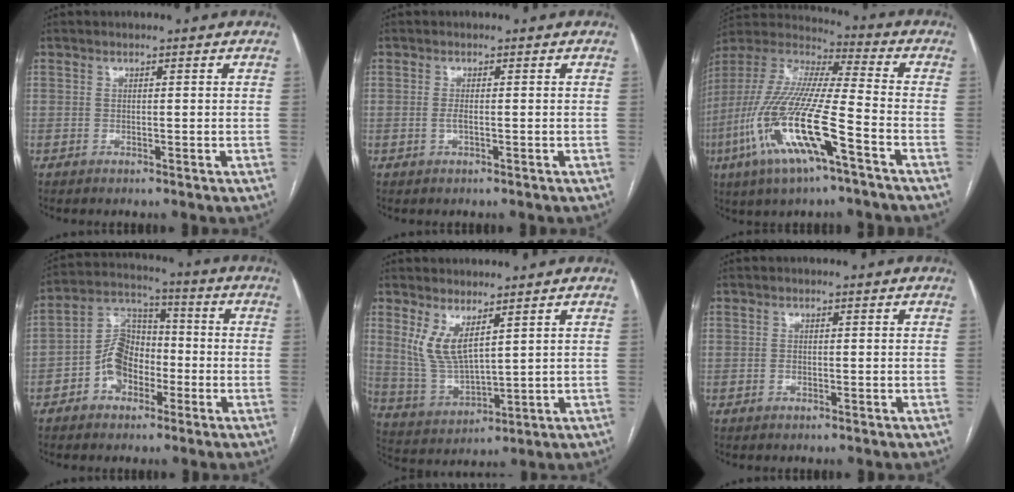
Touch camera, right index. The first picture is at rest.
{"total": 1.0, "force": [-0.3, 0.2, 0.9], "torque": [-0.020, 0.000, -0.006]}
{"total": 19.7, "force": [-8.1, 2.3, 17.8], "torque": [-0.400, -0.033, -0.157]}
{"total": 8.5, "force": [-3.1, 6.2, 4.9], "torque": [-0.107, 0.030, -0.059]}
{"total": 7.2, "force": [3.7, 2.4, 5.7], "torque": [-0.125, -0.011, 0.088]}
{"total": 0.6, "force": [-0.2, 0.3, 0.4], "torque": [-0.009, 0.001, -0.004]}